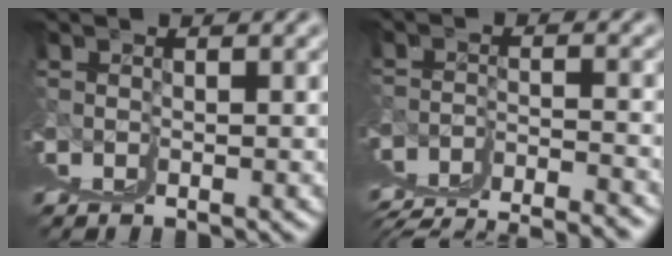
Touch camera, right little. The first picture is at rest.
{"total": 2.5, "force": [0.5, -0.3, 2.5], "torque": [-0.042, 0.000, 0.016]}